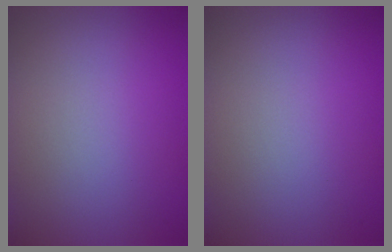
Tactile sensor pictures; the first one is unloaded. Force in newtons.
{"total": 0.0}